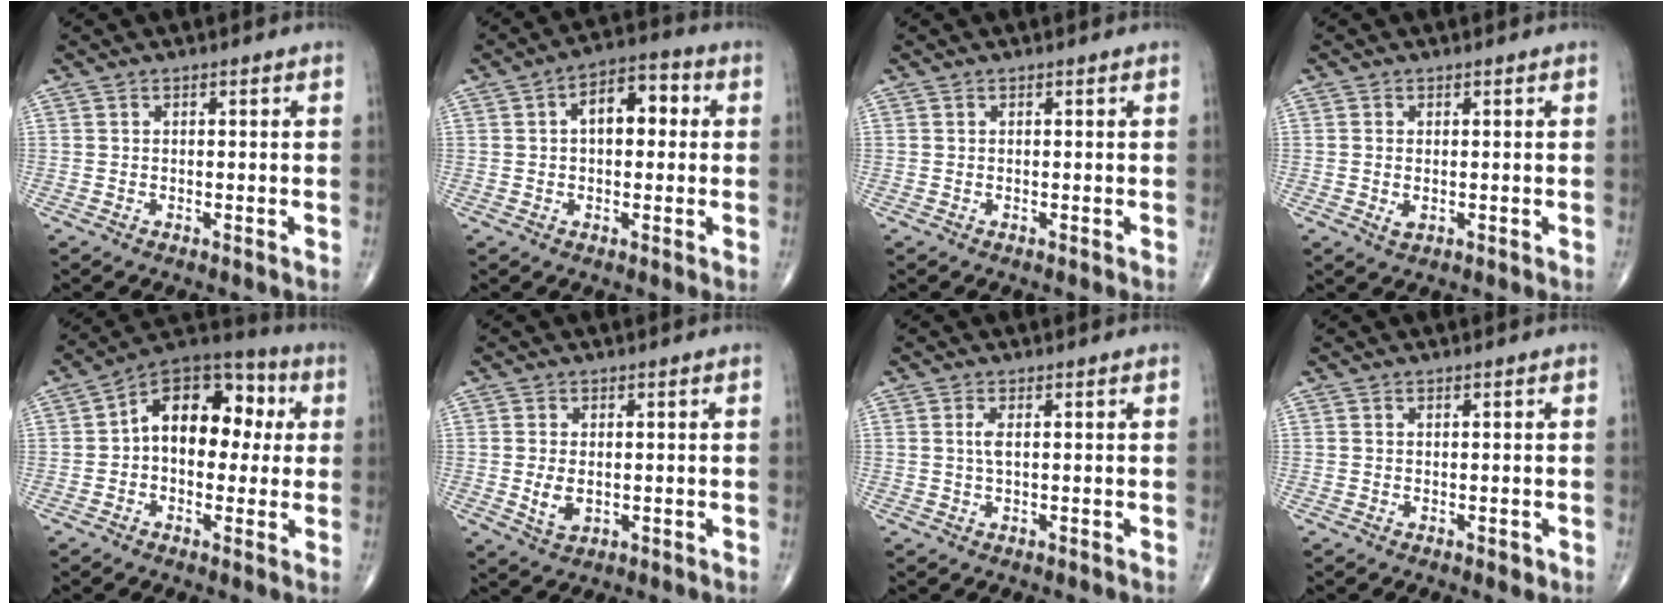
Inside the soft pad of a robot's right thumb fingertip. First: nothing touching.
{"total": 8.7, "force": [1.4, 4.9, 7.0], "torque": [-0.086, 0.026, 0.014]}
{"total": 0.0}
{"total": 1.7, "force": [-0.2, 1.0, 1.4], "torque": [-0.030, -0.002, -0.001]}
{"total": 15.5, "force": [1.9, 10.1, 11.6], "torque": [-0.127, 0.039, 0.015]}
{"total": 4.0, "force": [-0.3, 2.5, 3.2], "torque": [-0.061, -0.008, 0.001]}
{"total": 1.8, "force": [0.3, 0.4, 1.7], "torque": [-0.044, 0.004, 0.010]}
{"total": 0.8, "force": [-0.2, 0.4, 0.6], "torque": [-0.006, -0.001, -0.003]}